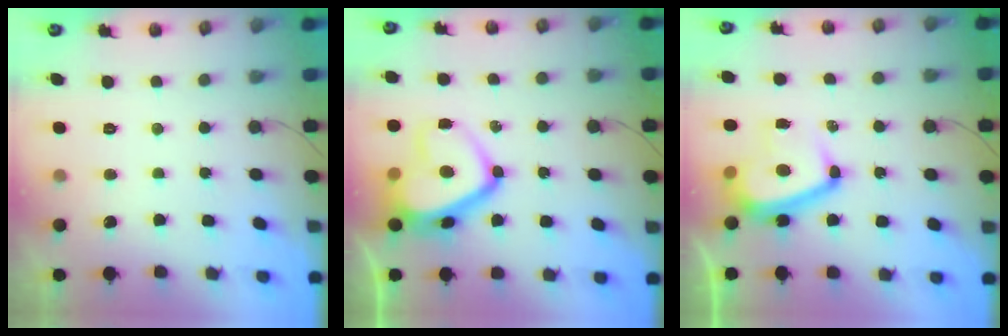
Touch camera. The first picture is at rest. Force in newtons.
{"total": 14.4, "press": 14.3, "slide": 1.4}
{"total": 12.0, "press": 11.9, "slide": 1.6}